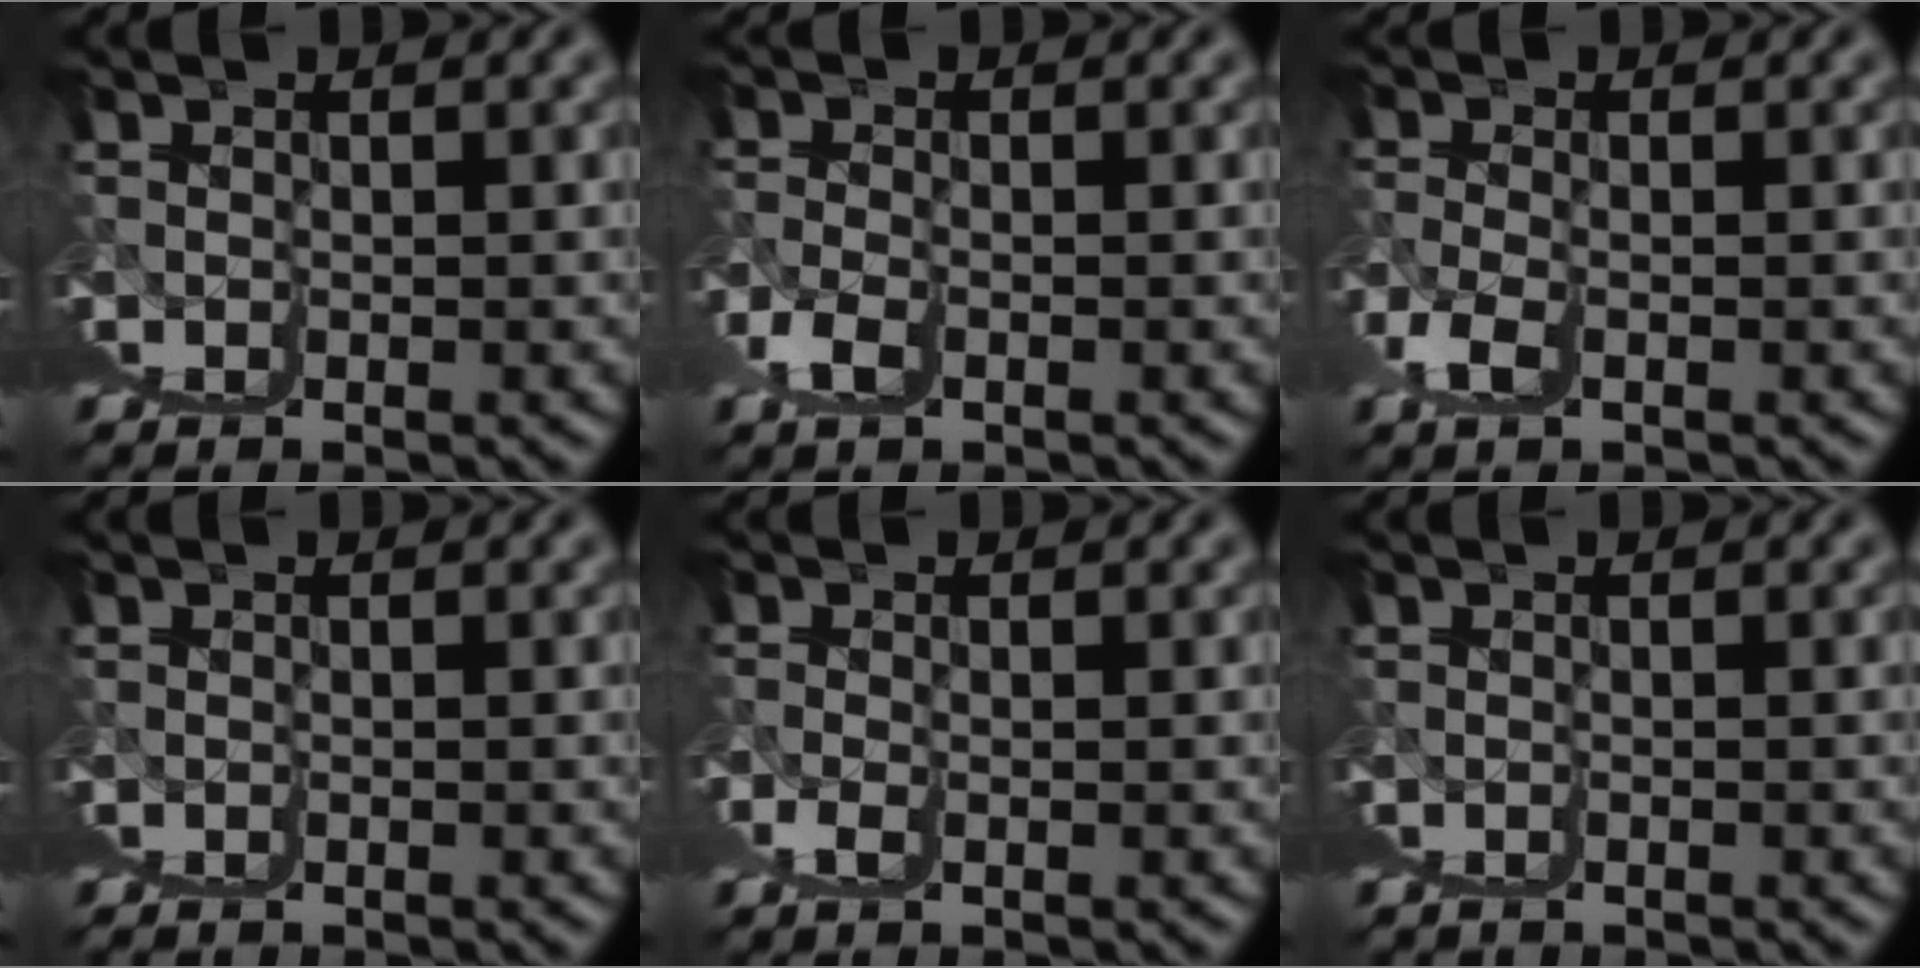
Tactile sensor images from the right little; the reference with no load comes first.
{"total": 2.9, "force": [-0.1, -2.6, -1.1], "torque": [0.015, -0.004, 0.012]}
{"total": 2.2, "force": [0.3, -2.1, -0.6], "torque": [0.007, 0.001, 0.016]}
{"total": 0.8, "force": [-0.1, -0.8, -0.3], "torque": [0.009, 0.001, 0.000]}
{"total": 2.2, "force": [-0.7, -1.9, -0.9], "torque": [0.015, -0.003, 0.001]}
{"total": 1.8, "force": [0.0, -1.6, -0.9], "torque": [0.024, 0.003, 0.001]}